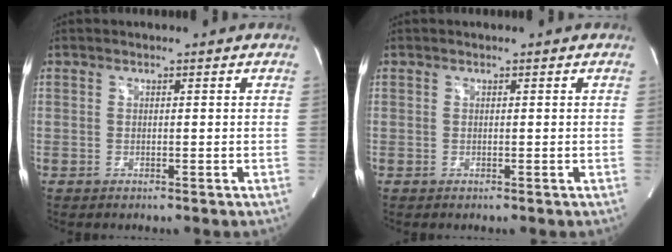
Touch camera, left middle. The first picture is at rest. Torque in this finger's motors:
{"motor_torque": [-0.30, 0.17, -0.06, -0.01]}